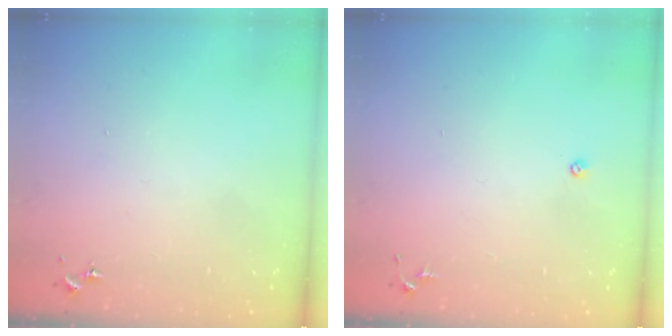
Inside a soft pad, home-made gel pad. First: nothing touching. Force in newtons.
{"total": 3.5, "press": 3.4, "slide": 0.7}